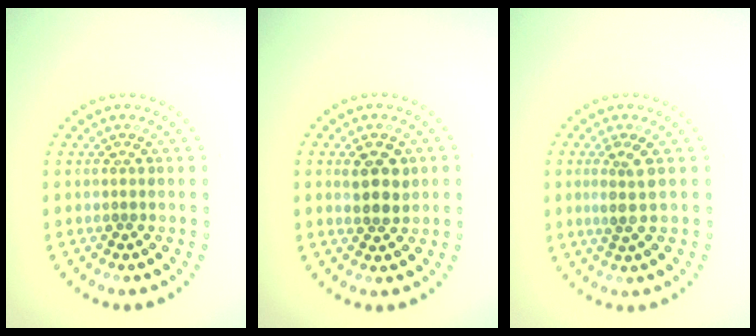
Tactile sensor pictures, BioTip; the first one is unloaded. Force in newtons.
{"total": 2.6, "press": 2.5, "slide": 0.6}
{"total": 2.3, "press": 1.6, "slide": 1.5}